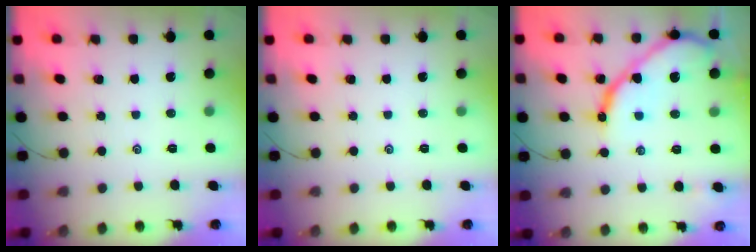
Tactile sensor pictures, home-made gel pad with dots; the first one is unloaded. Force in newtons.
{"total": 0.0}
{"total": 13.2, "press": 13.1, "slide": 1.2}